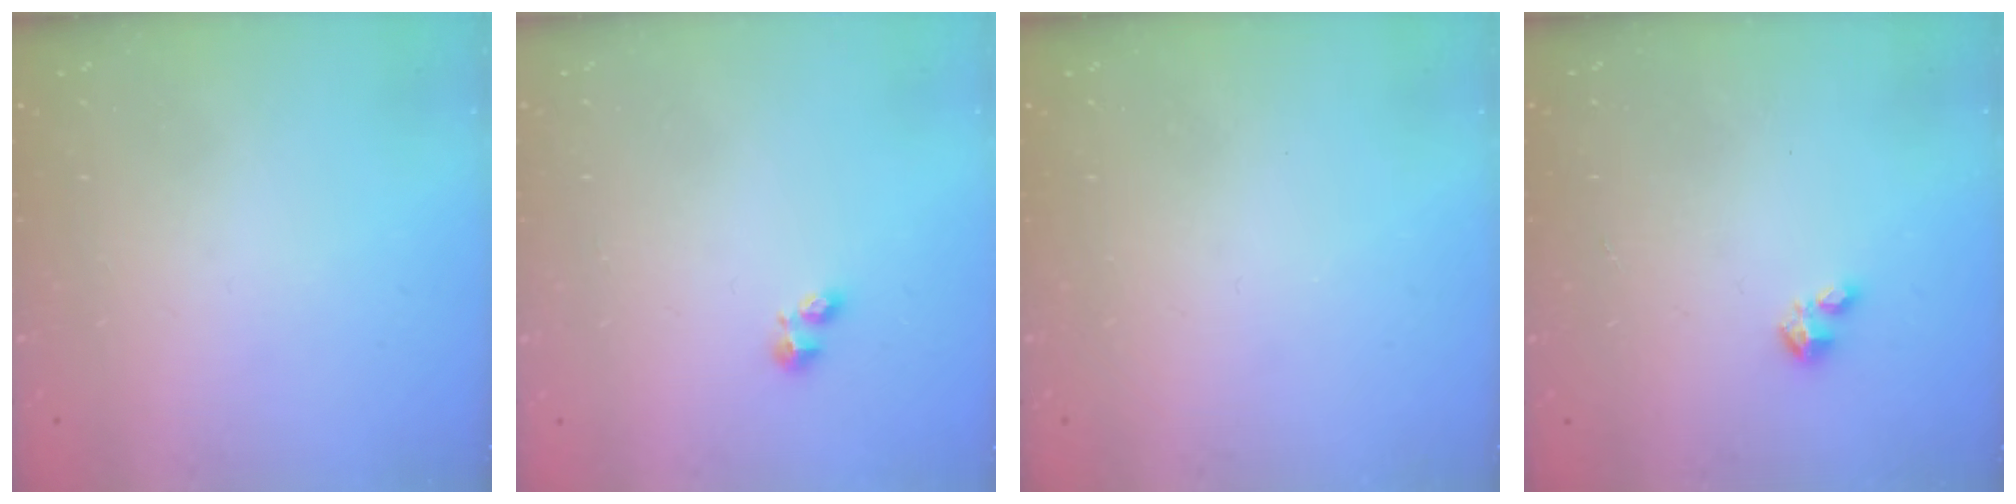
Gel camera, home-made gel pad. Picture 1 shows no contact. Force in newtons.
{"total": 2.1, "press": 2.1, "slide": 0.3}
{"total": 0.0}
{"total": 1.3, "press": 1.2, "slide": 0.4}